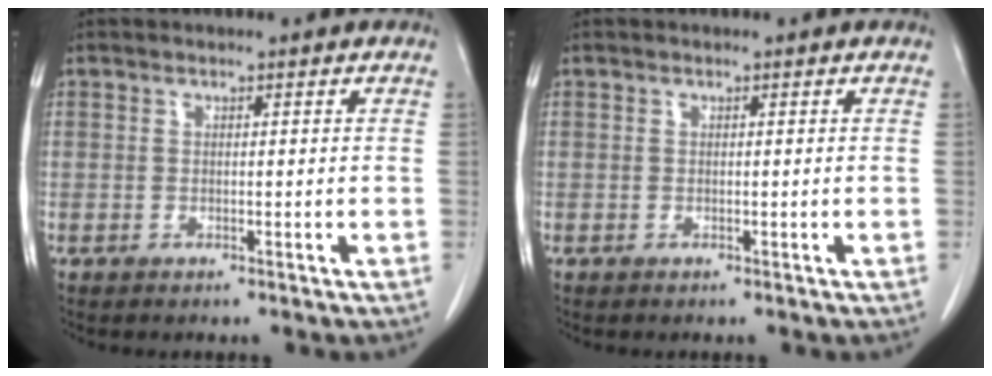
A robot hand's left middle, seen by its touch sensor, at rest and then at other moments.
{"total": 0.0}